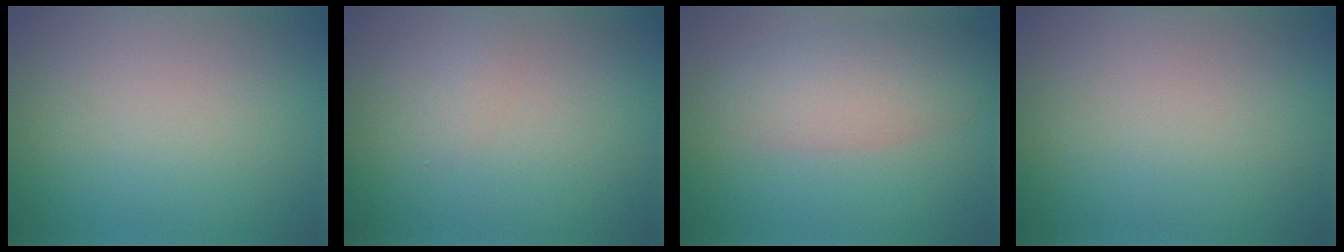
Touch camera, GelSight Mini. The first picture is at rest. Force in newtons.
{"total": 0.8, "press": 0.8, "slide": 0.0}
{"total": 4.6, "press": 4.6, "slide": 0.2}
{"total": 0.0}